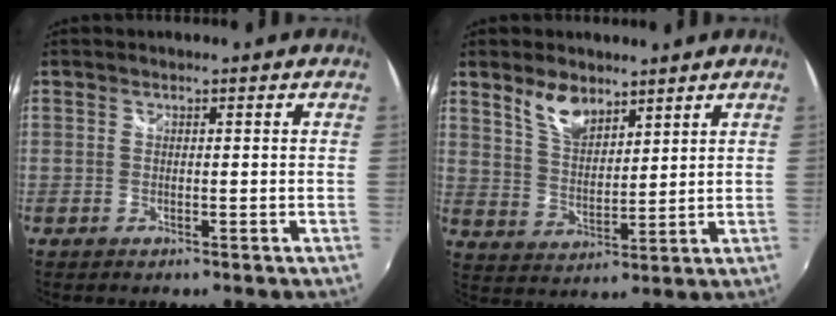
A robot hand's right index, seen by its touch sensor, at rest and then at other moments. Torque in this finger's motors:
{"motor_torque": [0.15, 0.11, 0.10, 0.04]}